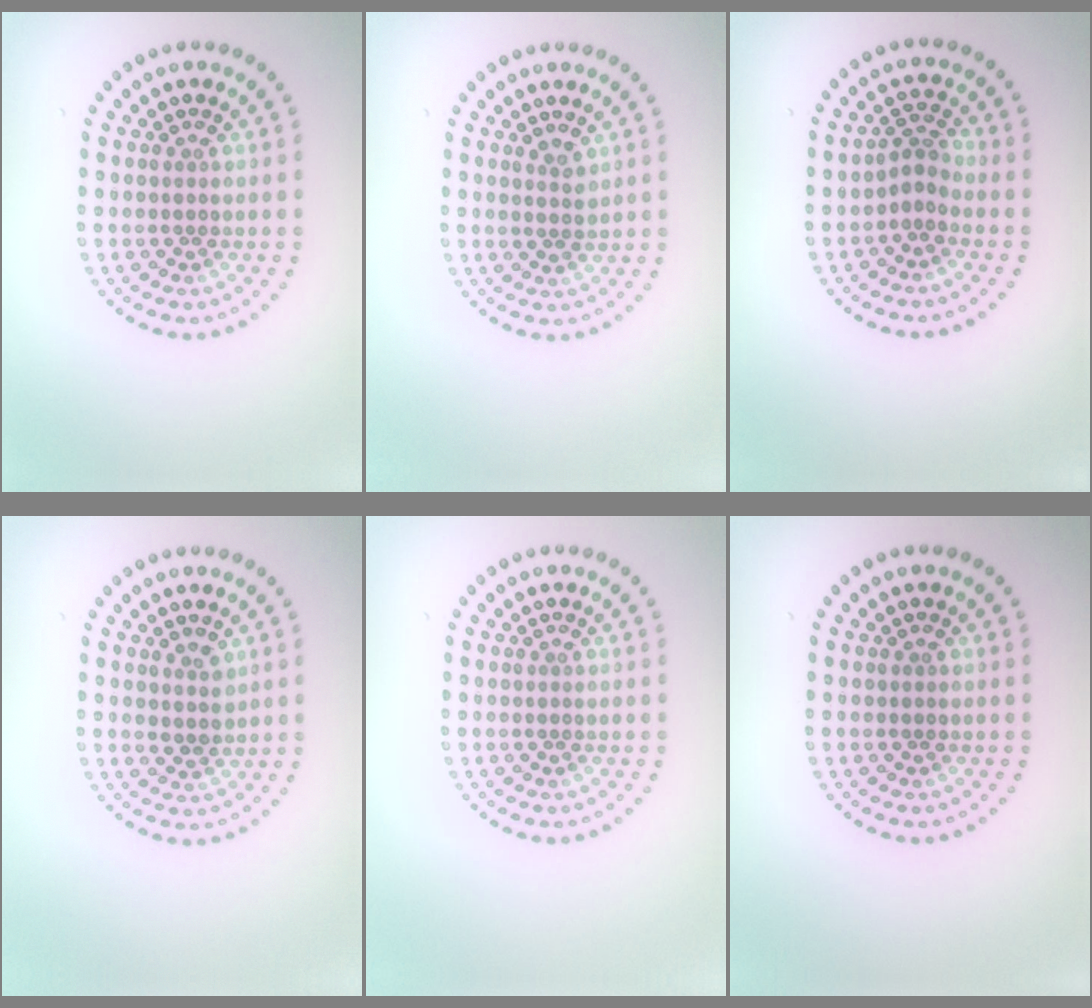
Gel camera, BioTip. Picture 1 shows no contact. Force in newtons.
{"total": 1.3, "press": 1.0, "slide": 0.7}
{"total": 1.9, "press": 1.2, "slide": 1.4}
{"total": 1.7, "press": 1.4, "slide": 0.8}
{"total": 0.0}
{"total": 0.0}